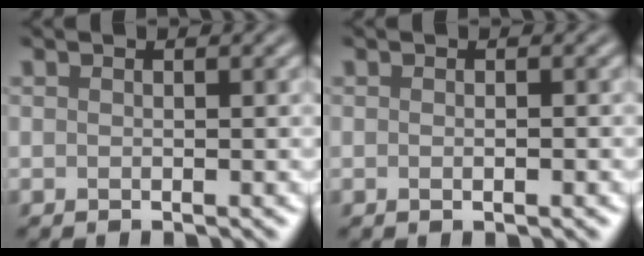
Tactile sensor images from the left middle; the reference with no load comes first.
{"total": 1.7, "force": [0.2, 0.9, 1.4], "torque": [0.002, 0.010, -0.013]}